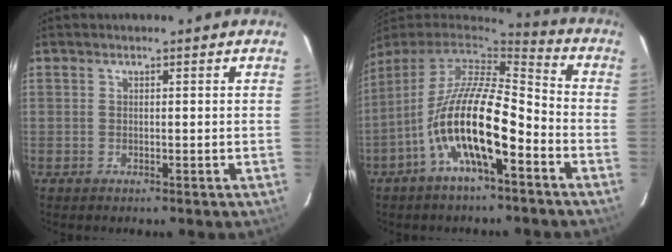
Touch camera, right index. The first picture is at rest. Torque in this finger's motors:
{"motor_torque": [1.30, -0.84, 1.06, 0.21]}